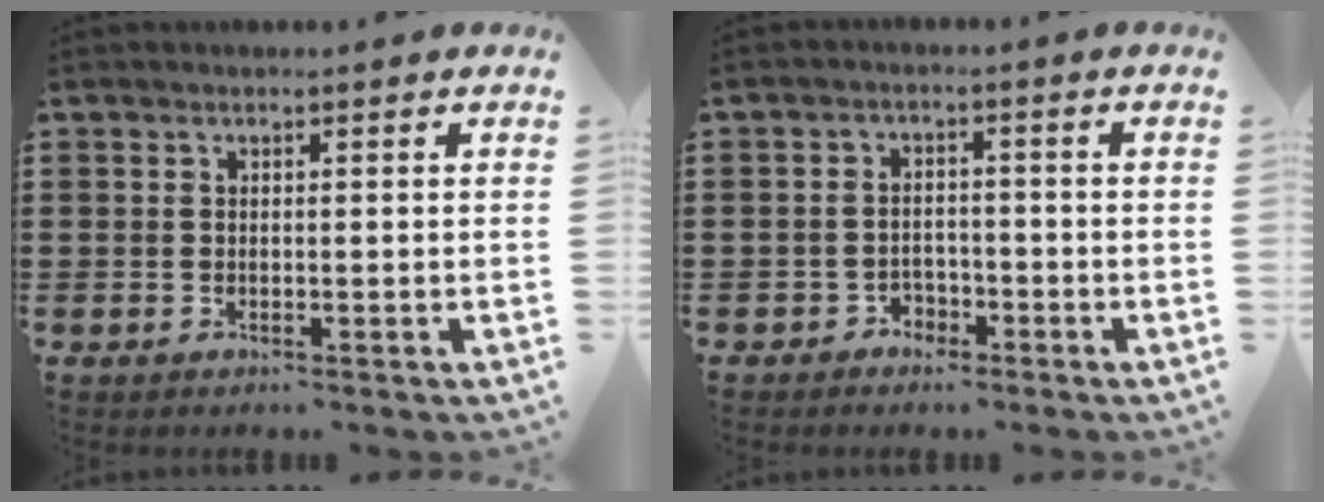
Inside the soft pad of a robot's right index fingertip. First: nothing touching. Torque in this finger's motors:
{"motor_torque": [0.09, 0.00, 0.03, 0.01]}